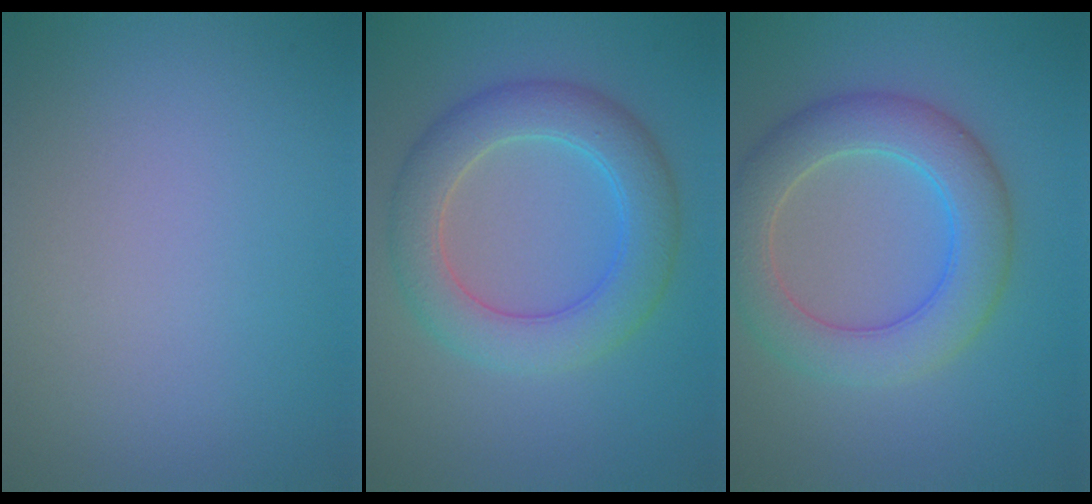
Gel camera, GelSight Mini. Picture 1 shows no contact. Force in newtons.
{"total": 5.8, "press": 5.8, "slide": 0.3}
{"total": 6.1, "press": 6.1, "slide": 0.4}